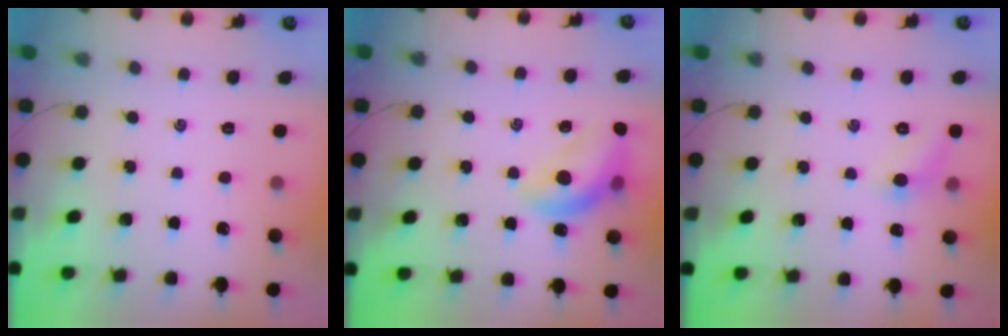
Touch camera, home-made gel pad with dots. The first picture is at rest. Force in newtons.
{"total": 15.7, "press": 15.4, "slide": 3.3}
{"total": 6.8, "press": 6.6, "slide": 1.5}